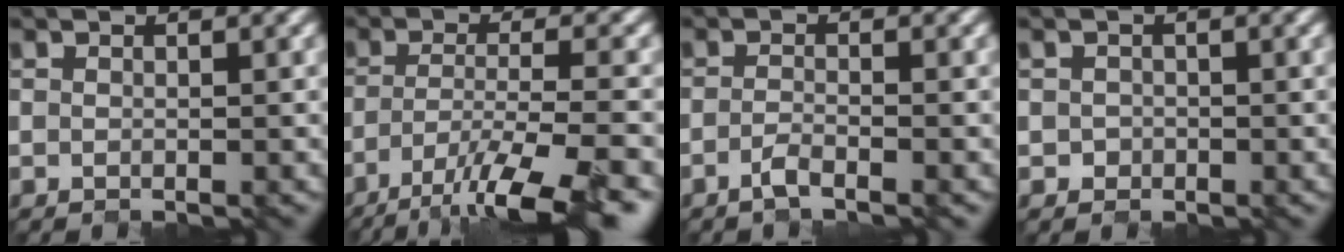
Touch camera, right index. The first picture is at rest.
{"total": 9.6, "force": [-6.1, 2.1, 7.1], "torque": [-0.119, -0.015, -0.101]}
{"total": 1.6, "force": [-1.1, 0.3, 1.1], "torque": [-0.022, 0.001, -0.027]}
{"total": 0.8, "force": [-0.2, 0.8, -0.2], "torque": [0.006, -0.005, -0.005]}